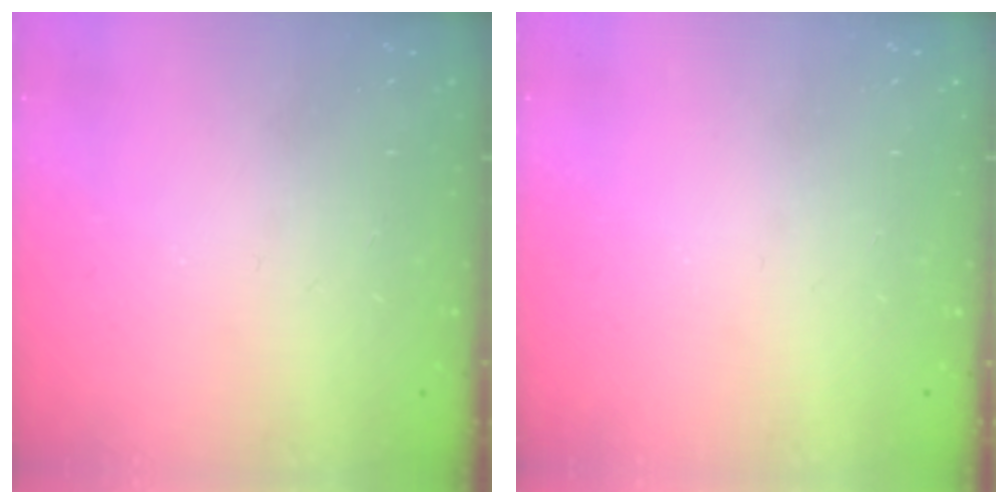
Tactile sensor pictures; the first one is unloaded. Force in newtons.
{"total": 0.0}